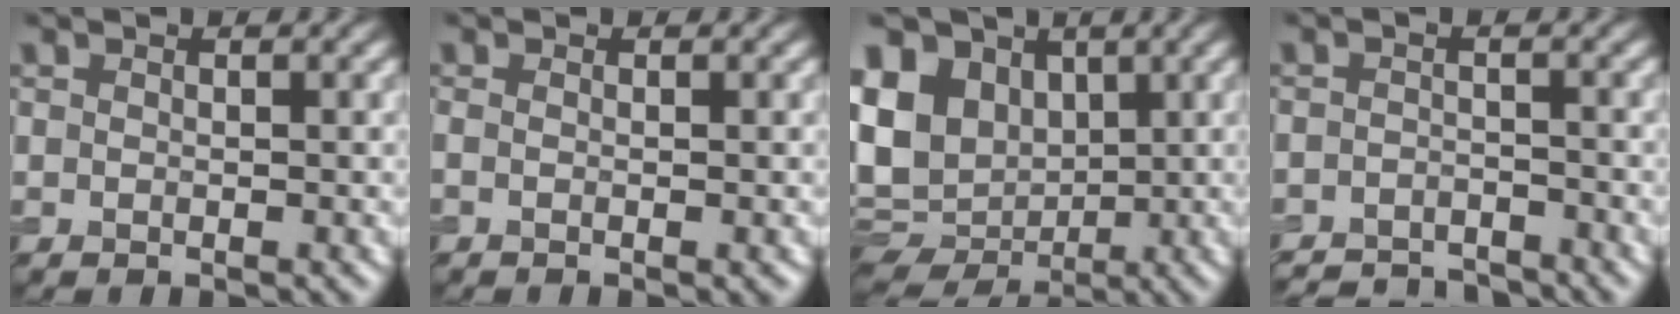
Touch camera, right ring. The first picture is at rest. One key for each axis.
{"total": 1.7, "fx": -0.2, "fy": 0.7, "fz": 1.5, "tx": -0.013, "ty": -0.004, "tz": -0.011}
{"total": 13.2, "fx": 1.2, "fy": 10.7, "fz": 7.6, "tx": -0.168, "ty": 0.008, "tz": 0.020}
{"total": 3.9, "fx": -3.8, "fy": 0.6, "fz": 0.4, "tx": -0.001, "ty": -0.004, "tz": -0.064}